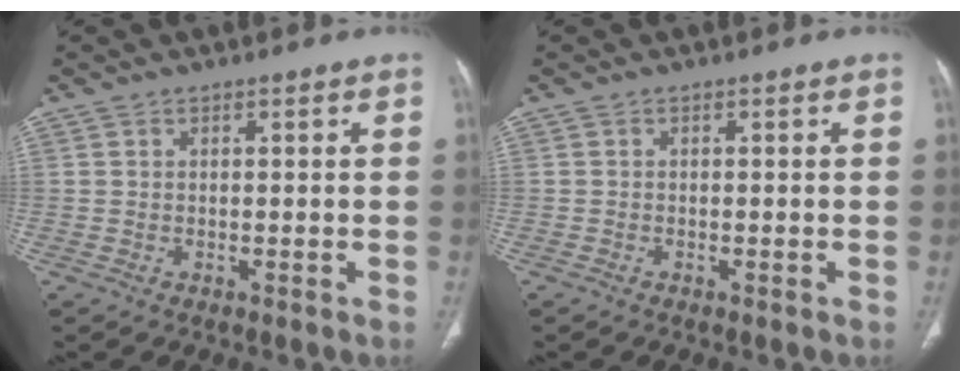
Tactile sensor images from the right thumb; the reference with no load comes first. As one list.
[{"total": 0.0}]